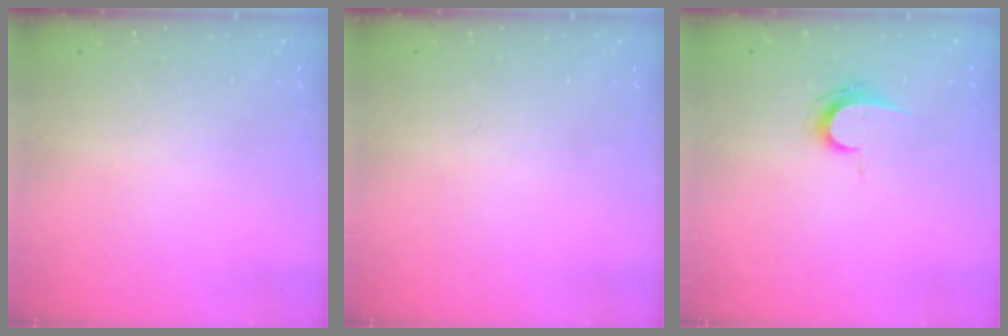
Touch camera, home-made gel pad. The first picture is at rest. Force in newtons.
{"total": 0.0}
{"total": 7.7, "press": 7.6, "slide": 0.4}